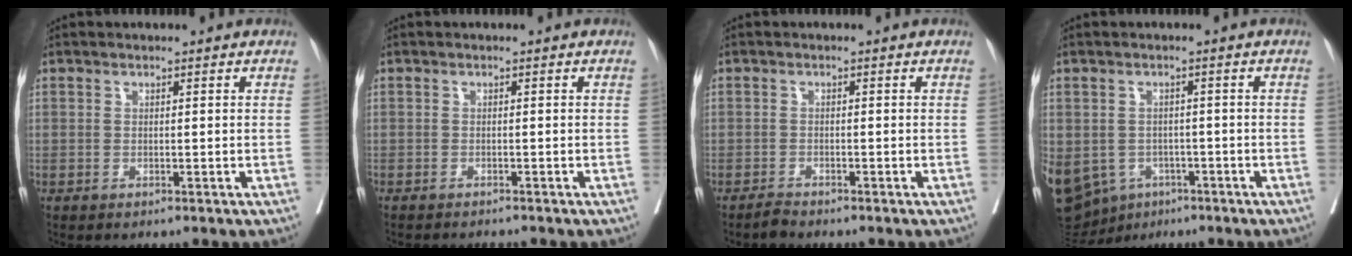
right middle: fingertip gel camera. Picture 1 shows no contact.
{"total": 2.1, "force": [-2.0, 0.0, 0.4], "torque": [-0.005, -0.005, -0.029]}
{"total": 1.2, "force": [-1.2, 0.0, 0.2], "torque": [-0.006, -0.004, -0.021]}
{"total": 25.1, "force": [-10.5, 20.0, 10.8], "torque": [-0.376, -0.018, -0.146]}